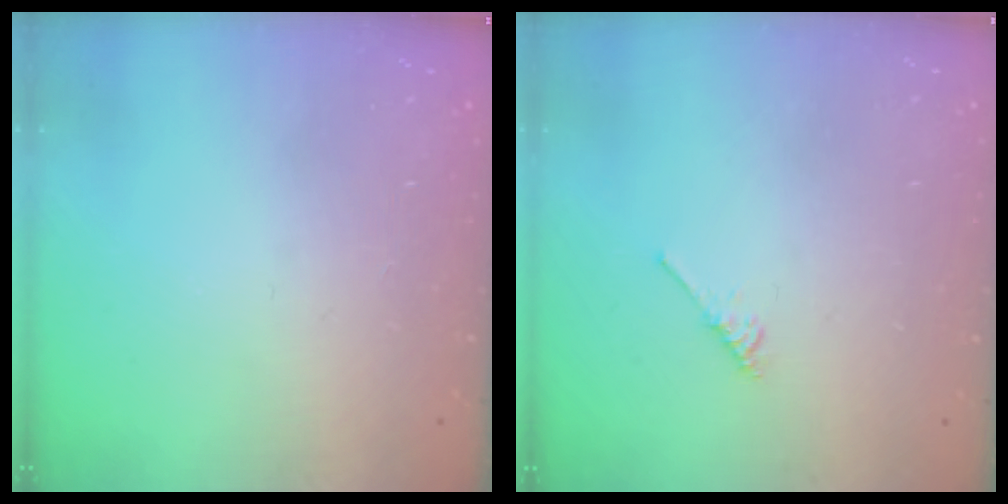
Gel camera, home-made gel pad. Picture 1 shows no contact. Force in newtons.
{"total": 2.1, "press": 2.1, "slide": 0.4}